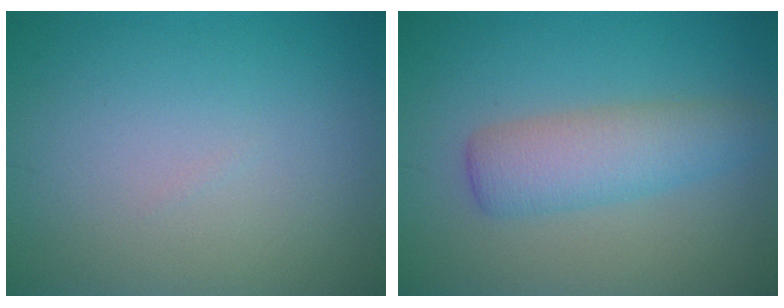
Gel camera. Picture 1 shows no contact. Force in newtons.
{"total": 4.2, "press": 4.2, "slide": 0.1}